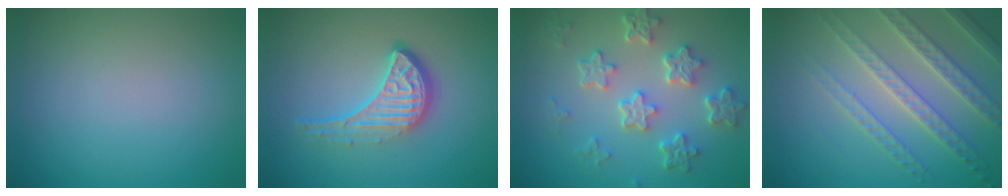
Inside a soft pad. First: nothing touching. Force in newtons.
{"total": 4.6, "press": 3.3, "slide": 3.2}
{"total": 5.6, "press": 4.3, "slide": 3.6}
{"total": 5.2, "press": 4.6, "slide": 2.4}